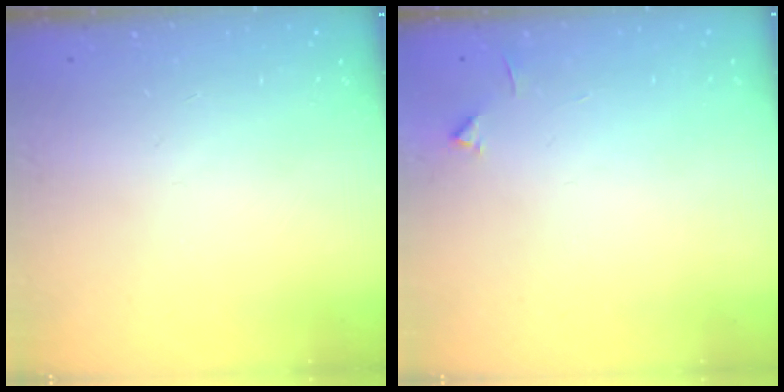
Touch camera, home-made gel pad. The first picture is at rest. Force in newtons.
{"total": 4.0, "press": 3.9, "slide": 0.5}